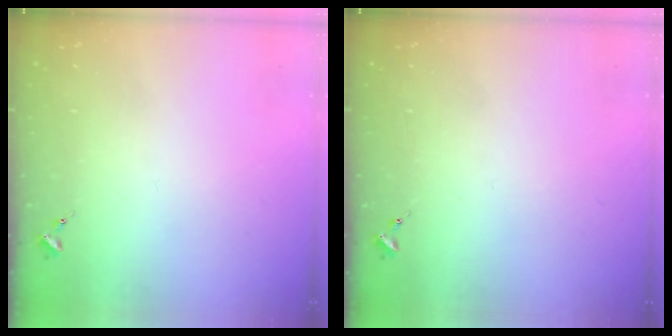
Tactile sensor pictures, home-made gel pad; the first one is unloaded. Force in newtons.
{"total": 0.0}